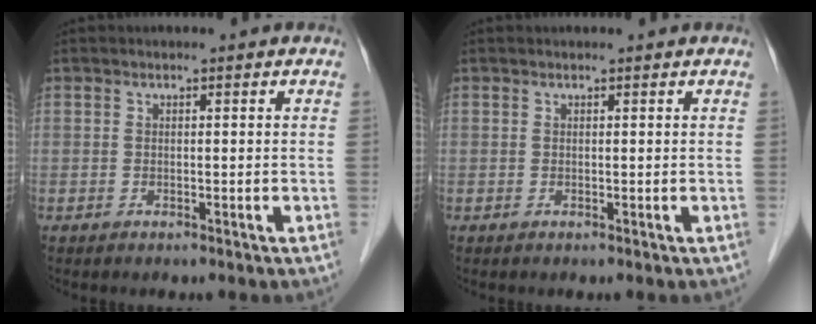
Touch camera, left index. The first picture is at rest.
{"total": 0.8, "force": [0.8, 0.0, 0.2], "torque": [-0.007, 0.008, 0.011]}